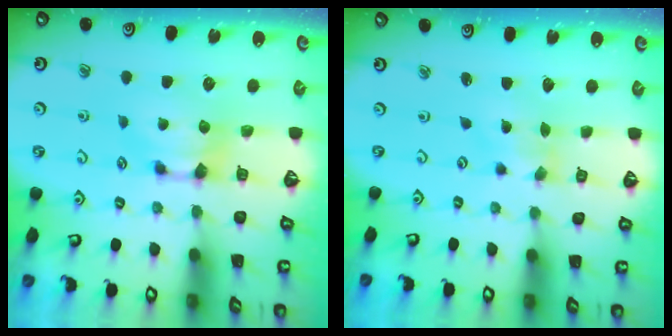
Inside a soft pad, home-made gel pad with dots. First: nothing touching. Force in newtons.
{"total": 1.7, "press": 1.3, "slide": 1.0}